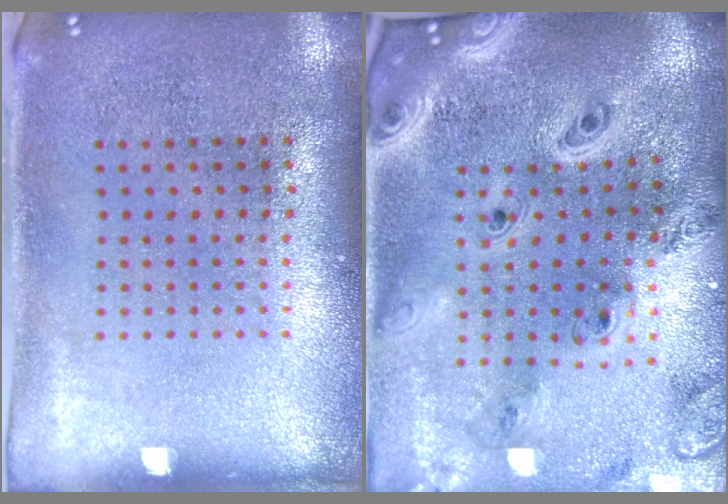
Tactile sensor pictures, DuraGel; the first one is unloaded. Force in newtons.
{"total": 4.1, "press": 3.1, "slide": 2.7}